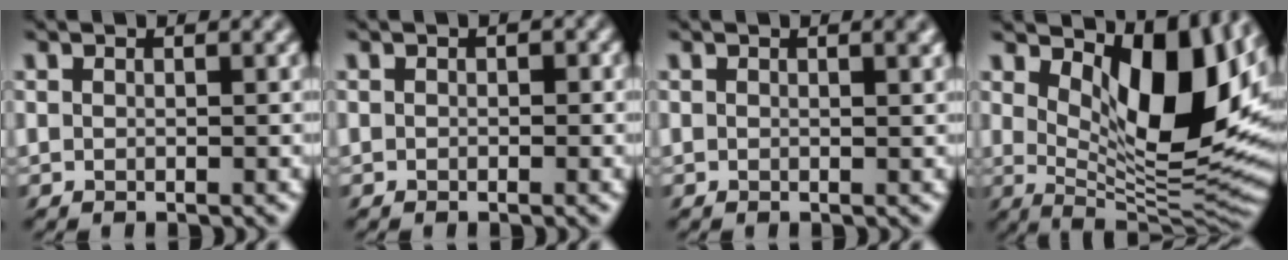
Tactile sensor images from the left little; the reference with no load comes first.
{"total": 1.6, "force": [-0.3, 1.3, 0.9], "torque": [-0.016, -0.001, -0.002]}
{"total": 1.6, "force": [0.7, 0.8, 1.2], "torque": [-0.024, -0.003, 0.012]}
{"total": 11.8, "force": [4.1, 5.6, 9.6], "torque": [-0.142, -0.012, 0.069]}